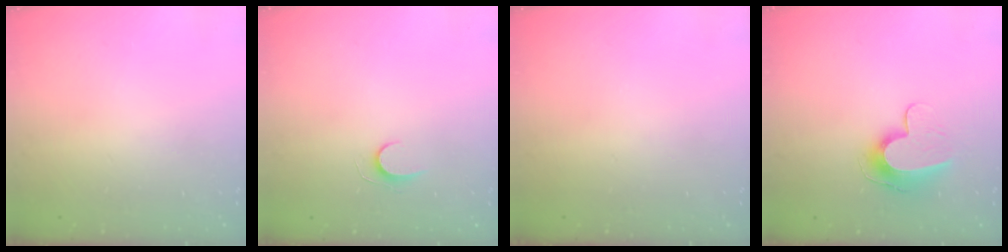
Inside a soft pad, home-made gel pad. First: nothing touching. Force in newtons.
{"total": 5.4, "press": 5.4, "slide": 0.5}
{"total": 0.0}
{"total": 11.8, "press": 11.8, "slide": 0.6}